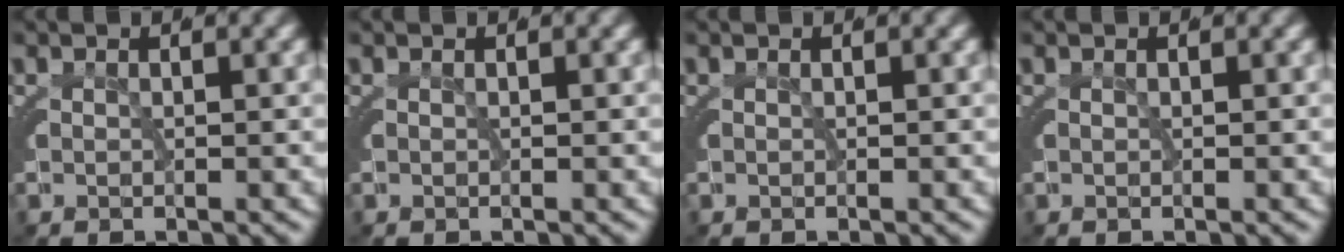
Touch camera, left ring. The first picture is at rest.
{"total": 0.0}
{"total": 0.0}
{"total": 0.0}